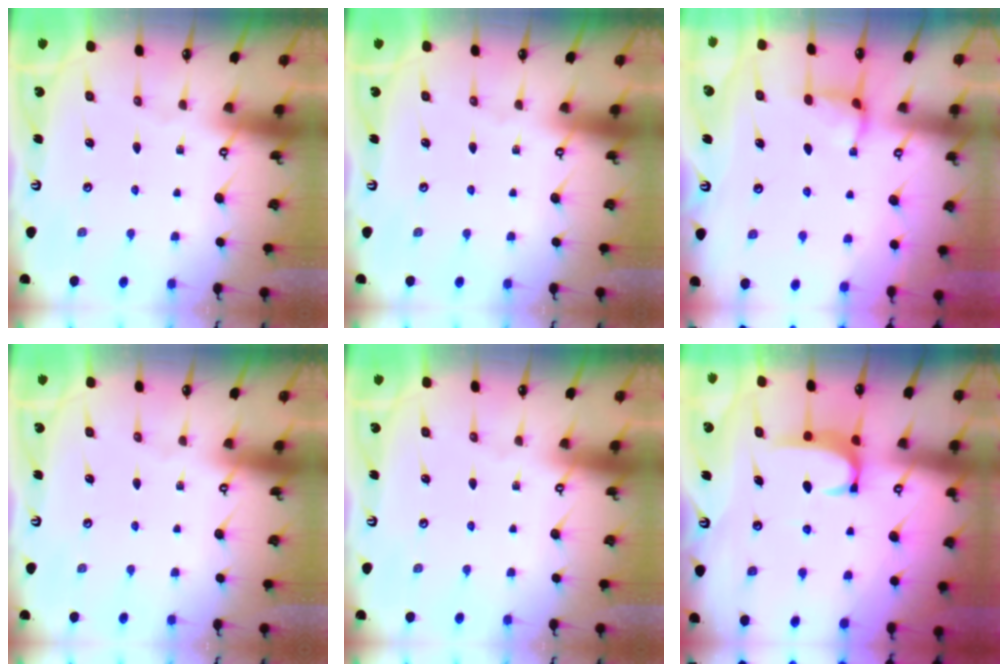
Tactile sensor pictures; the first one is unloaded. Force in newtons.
{"total": 0.0}
{"total": 2.5, "press": 2.5, "slide": 0.5}
{"total": 0.0}
{"total": 0.0}
{"total": 2.0, "press": 1.9, "slide": 0.6}